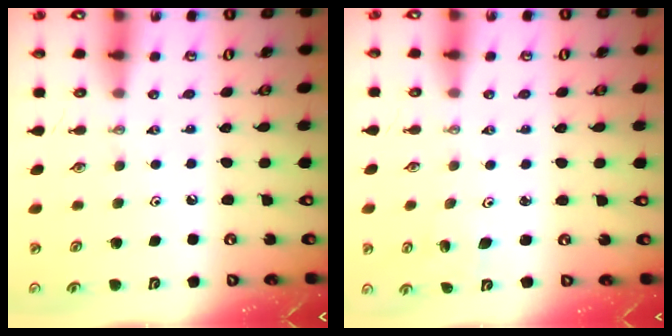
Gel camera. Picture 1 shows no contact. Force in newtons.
{"total": 2.8, "press": 2.8, "slide": 0.3}